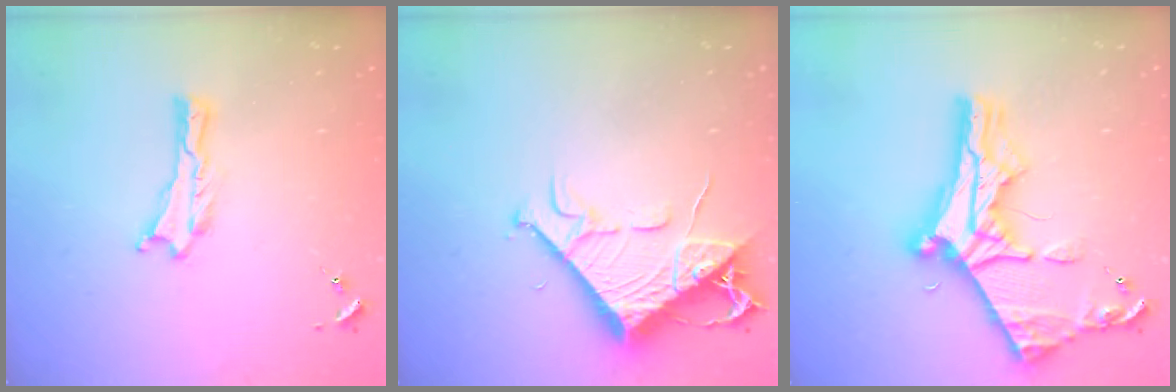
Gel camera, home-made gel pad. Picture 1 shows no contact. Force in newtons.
{"total": 9.0, "press": 8.9, "slide": 1.1}
{"total": 11.3, "press": 11.3, "slide": 0.9}